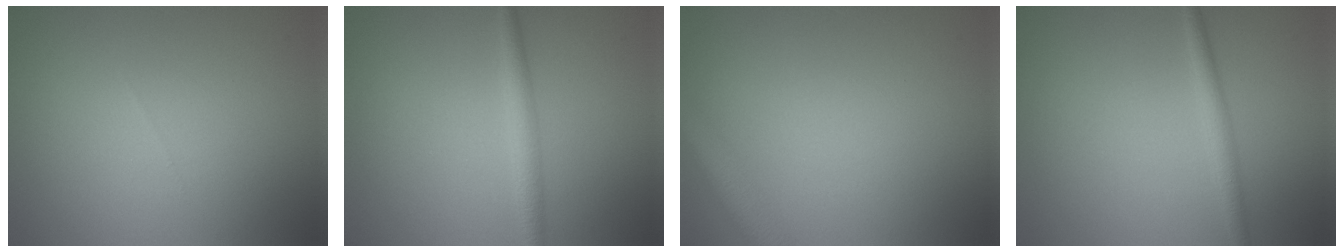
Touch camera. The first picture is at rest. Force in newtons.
{"total": 2.2, "press": 2.2, "slide": 0.0}
{"total": 2.9, "press": 2.9, "slide": 0.2}
{"total": 1.9, "press": 1.9, "slide": 0.1}